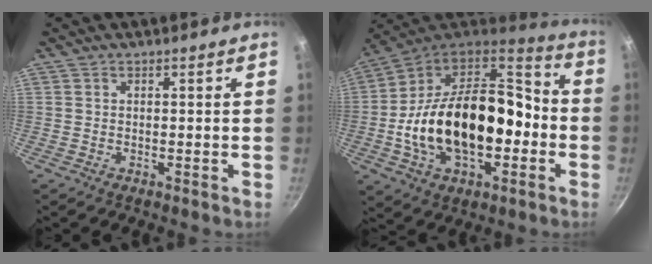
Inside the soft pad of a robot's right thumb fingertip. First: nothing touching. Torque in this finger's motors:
{"motor_torque": [0.88, 2.70, 1.43, -1.34, 0.55]}